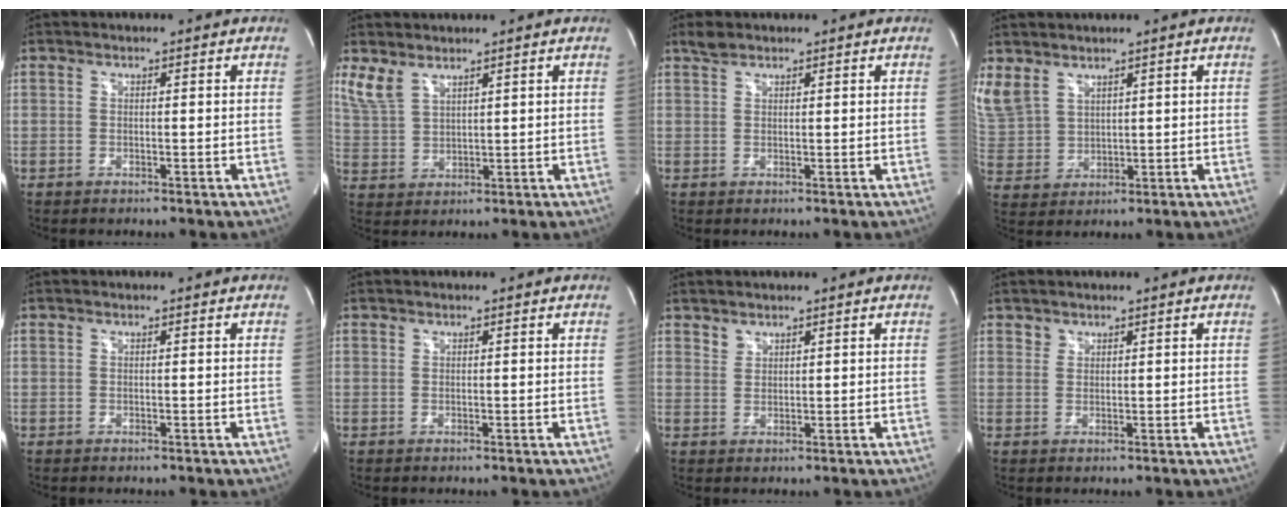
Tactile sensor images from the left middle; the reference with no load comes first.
{"total": 4.6, "force": [3.5, 1.8, 2.3], "torque": [-0.063, 0.008, 0.087]}
{"total": 1.7, "force": [1.5, 0.7, 0.6], "torque": [-0.016, 0.009, 0.030]}
{"total": 8.9, "force": [6.0, 5.7, 3.2], "torque": [-0.099, 0.009, 0.144]}
{"total": 0.0}
{"total": 0.0}
{"total": 1.4, "force": [1.3, 0.6, 0.1], "torque": [0.003, -0.001, 0.024]}
{"total": 1.1, "force": [0.9, 0.6, -0.1], "torque": [0.009, 0.000, 0.013]}